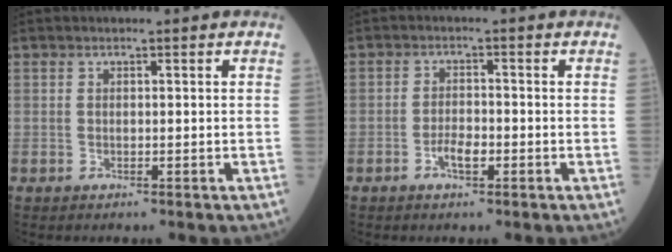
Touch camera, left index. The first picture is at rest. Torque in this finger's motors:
{"motor_torque": [-0.04, 0.07, 0.05, 0.01]}